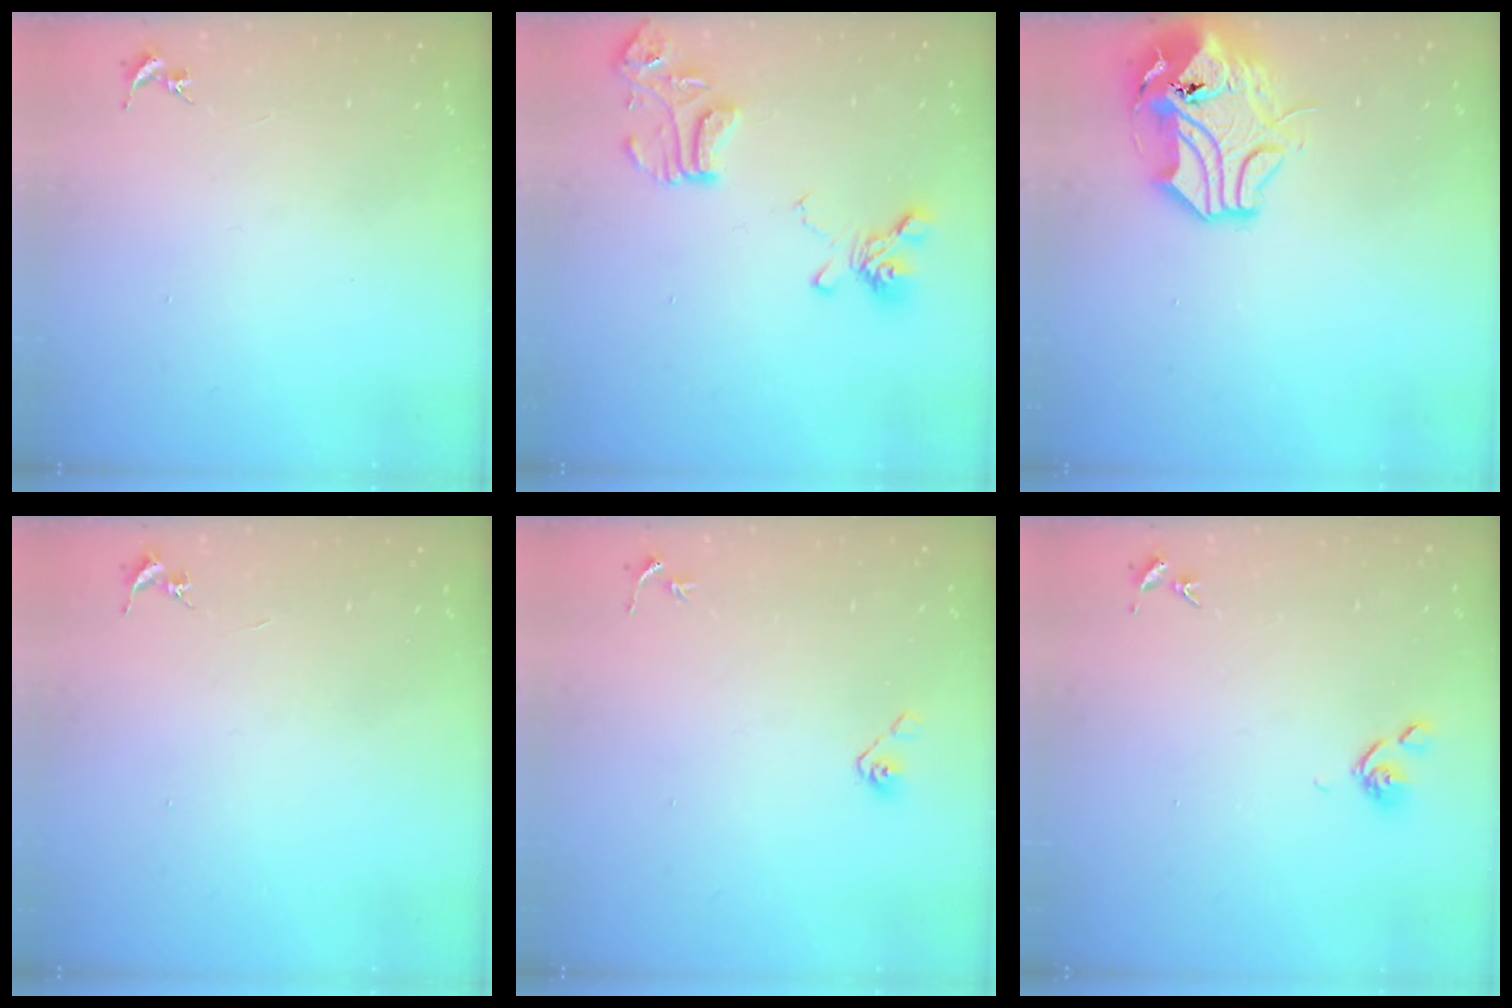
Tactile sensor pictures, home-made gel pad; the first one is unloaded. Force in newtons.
{"total": 15.9, "press": 15.8, "slide": 1.7}
{"total": 13.8, "press": 13.6, "slide": 2.0}
{"total": 0.0}
{"total": 5.0, "press": 4.4, "slide": 2.3}
{"total": 6.0, "press": 5.9, "slide": 0.8}